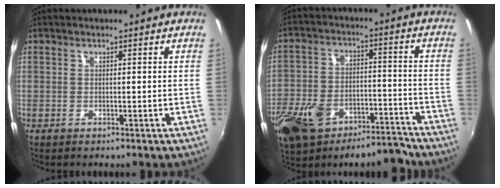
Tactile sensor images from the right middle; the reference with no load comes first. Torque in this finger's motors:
{"motor_torque": [1.08, -1.06, 0.21, 0.14]}